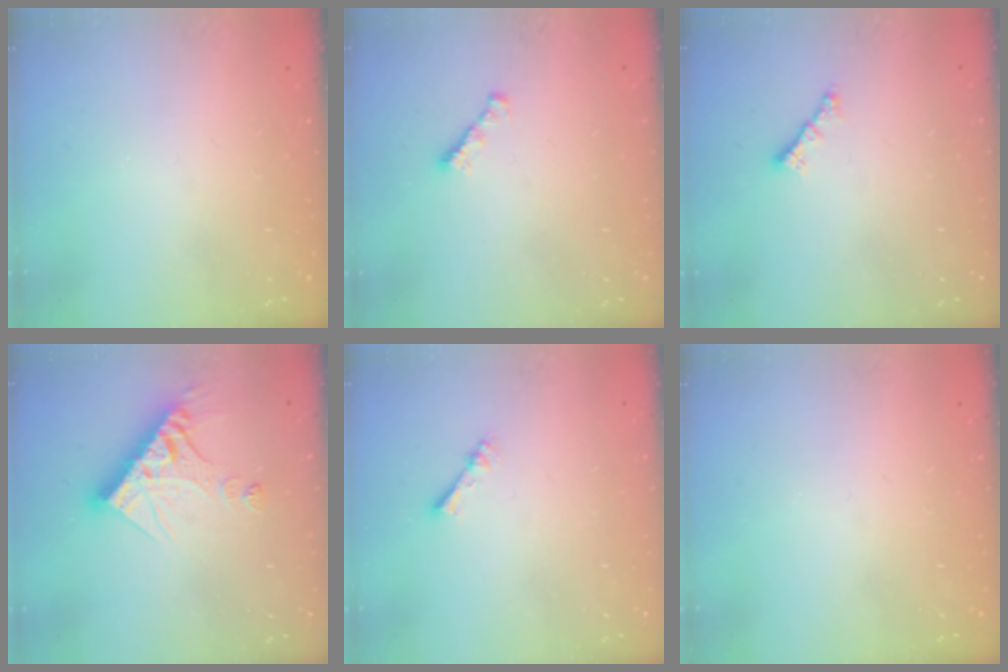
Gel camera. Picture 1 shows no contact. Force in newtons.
{"total": 1.6, "press": 1.5, "slide": 0.5}
{"total": 0.8, "press": 0.7, "slide": 0.4}
{"total": 13.2, "press": 13.1, "slide": 1.2}
{"total": 1.7, "press": 1.7, "slide": 0.2}
{"total": 0.0}